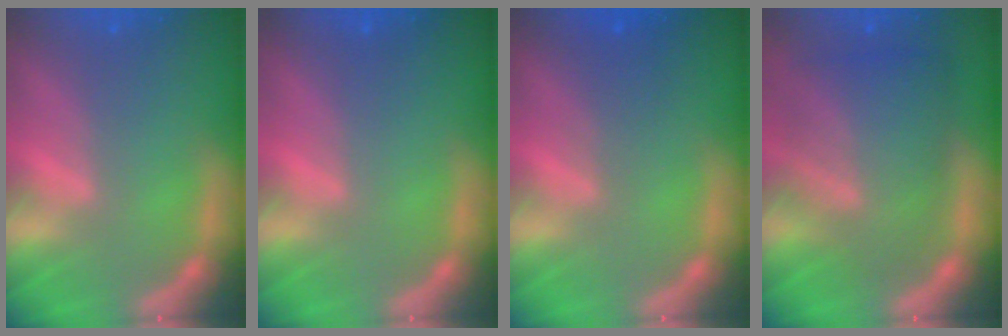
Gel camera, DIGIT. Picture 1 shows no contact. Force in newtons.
{"total": 0.0}
{"total": 2.0}
{"total": 8.7}